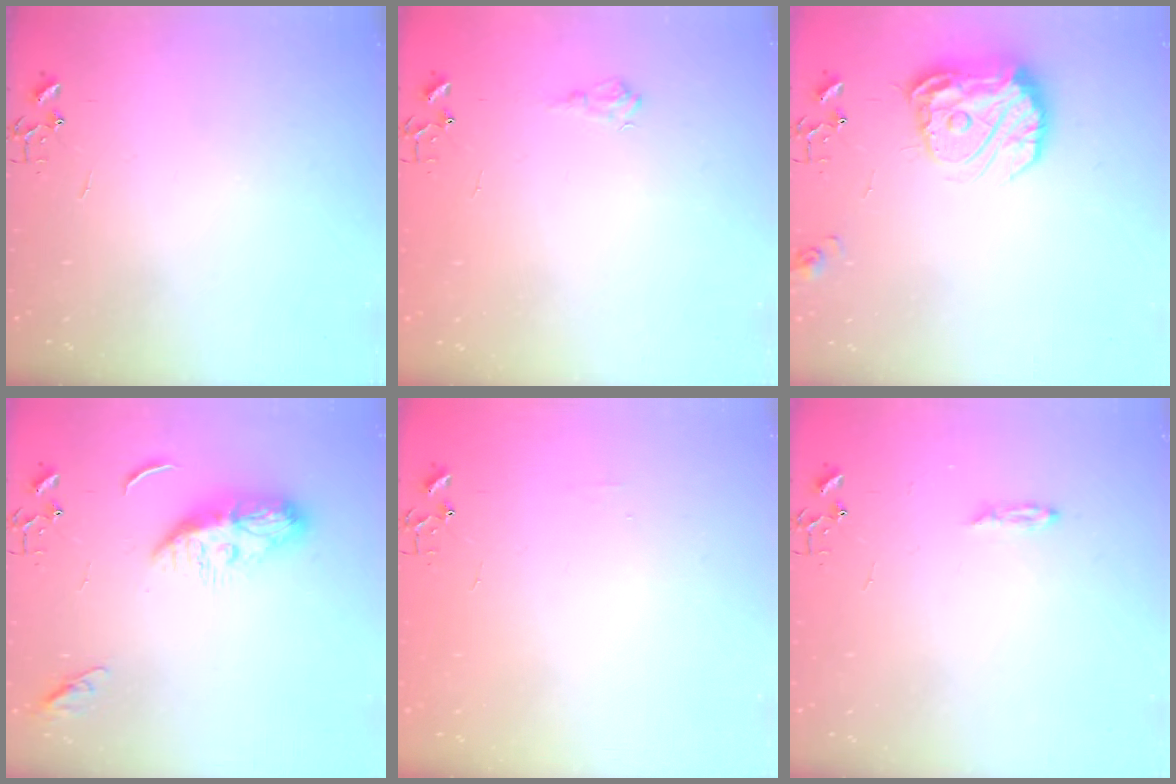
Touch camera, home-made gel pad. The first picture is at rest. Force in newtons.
{"total": 7.3, "press": 7.3, "slide": 0.4}
{"total": 16.7, "press": 16.6, "slide": 1.2}
{"total": 10.4, "press": 10.4, "slide": 1.2}
{"total": 3.8, "press": 3.7, "slide": 0.6}
{"total": 2.2, "press": 2.2, "slide": 0.4}